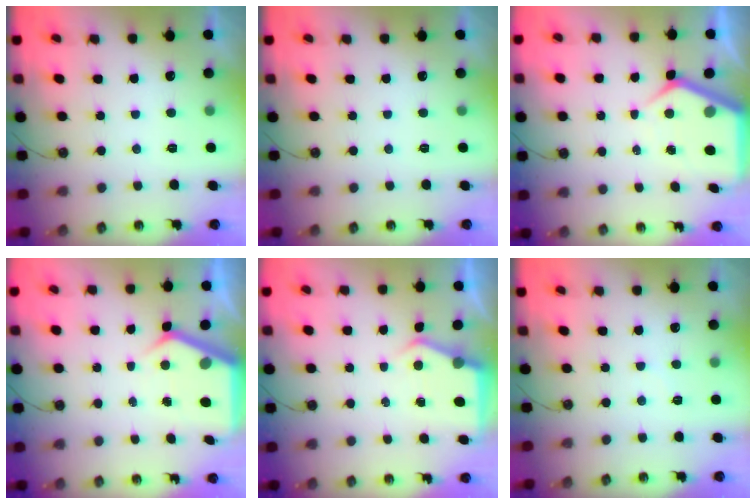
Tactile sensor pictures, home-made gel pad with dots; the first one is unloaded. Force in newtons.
{"total": 0.0}
{"total": 6.9, "press": 6.9, "slide": 0.8}
{"total": 6.8, "press": 6.8, "slide": 0.3}
{"total": 4.6, "press": 4.6, "slide": 0.6}
{"total": 4.1, "press": 4.1, "slide": 0.6}